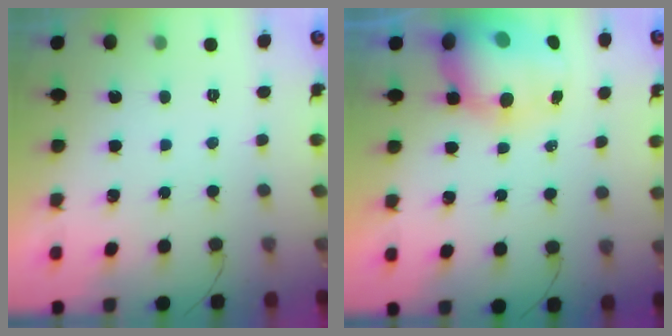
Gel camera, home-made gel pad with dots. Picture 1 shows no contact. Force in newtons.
{"total": 17.1, "press": 15.0, "slide": 8.2}